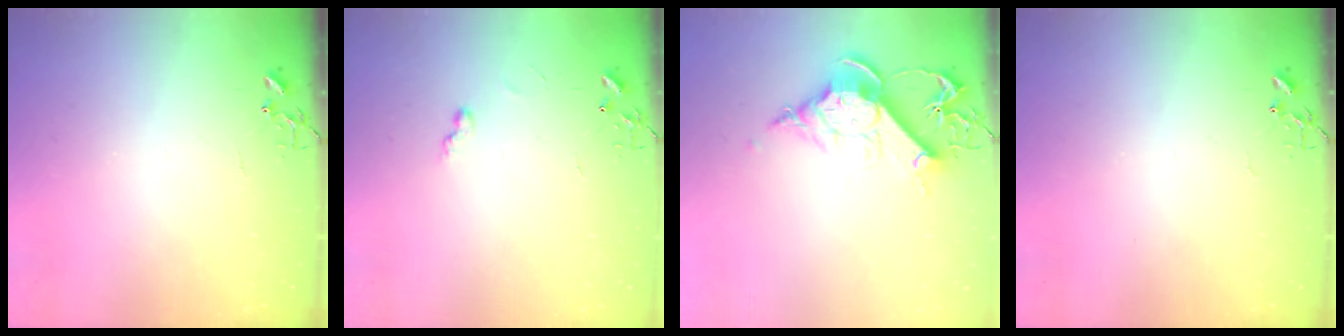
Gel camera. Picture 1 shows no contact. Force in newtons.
{"total": 5.2, "press": 5.2, "slide": 0.4}
{"total": 12.5, "press": 12.4, "slide": 1.5}
{"total": 0.0}